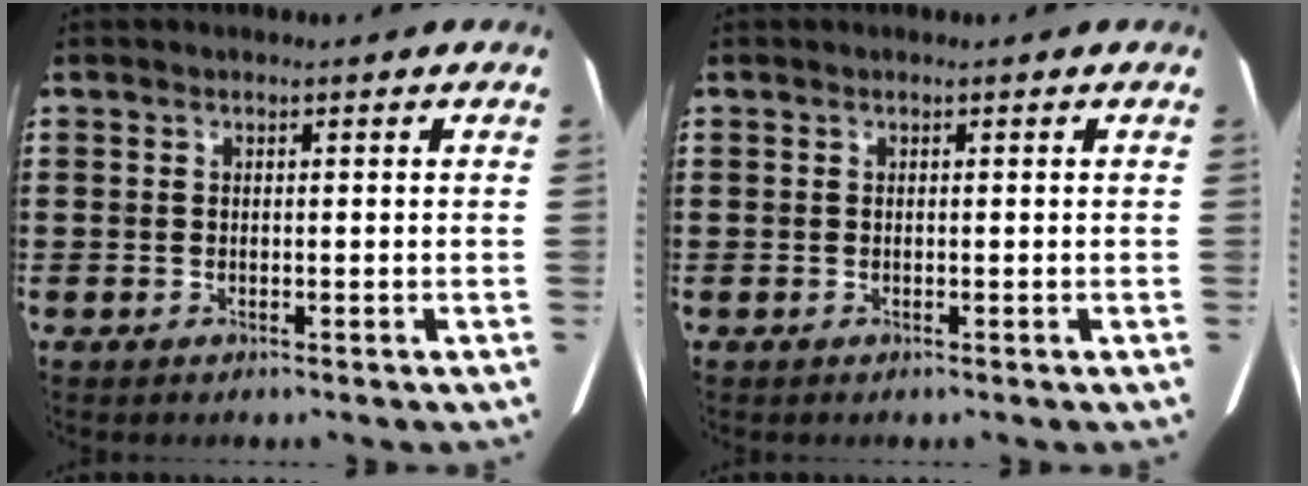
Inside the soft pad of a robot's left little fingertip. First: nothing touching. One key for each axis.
{"total": 0.0}